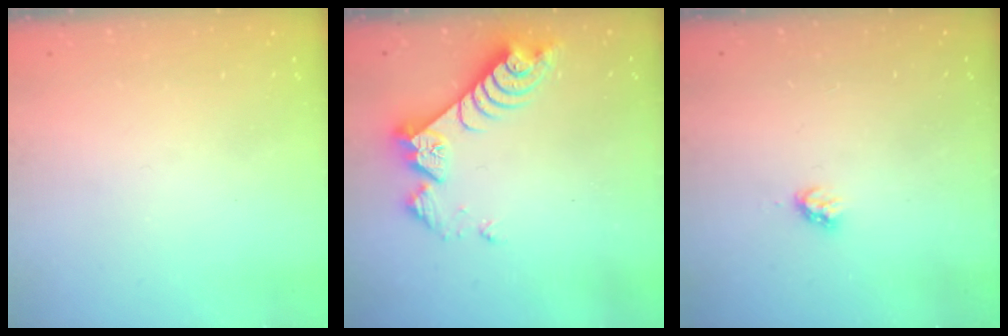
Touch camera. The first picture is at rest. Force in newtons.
{"total": 9.0, "press": 9.0, "slide": 0.8}
{"total": 2.8, "press": 2.7, "slide": 0.3}